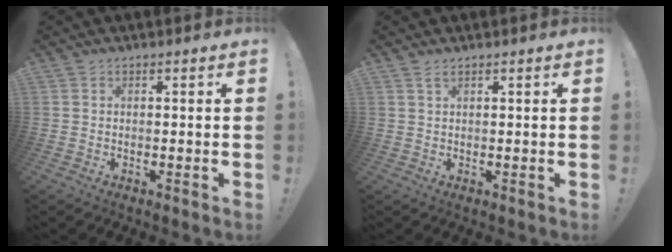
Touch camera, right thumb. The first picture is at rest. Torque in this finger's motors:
{"motor_torque": [0.05, -0.67, 0.02, 0.30, -0.02]}